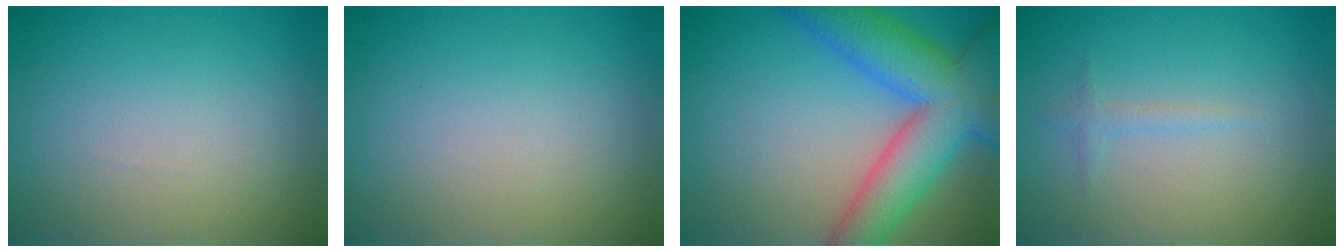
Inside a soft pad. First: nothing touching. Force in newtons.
{"total": 0.0}
{"total": 10.4, "press": 10.4, "slide": 0.5}
{"total": 0.8, "press": 0.8, "slide": 0.0}